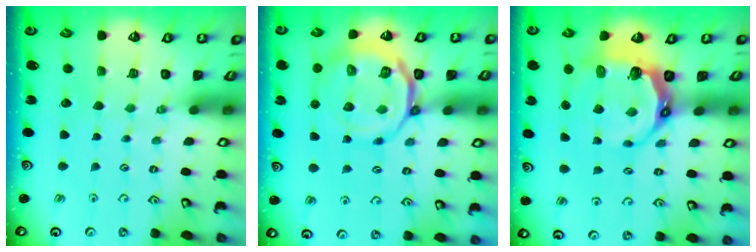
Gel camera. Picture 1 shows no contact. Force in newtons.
{"total": 12.6, "press": 12.4, "slide": 2.4}
{"total": 9.5, "press": 8.3, "slide": 4.5}